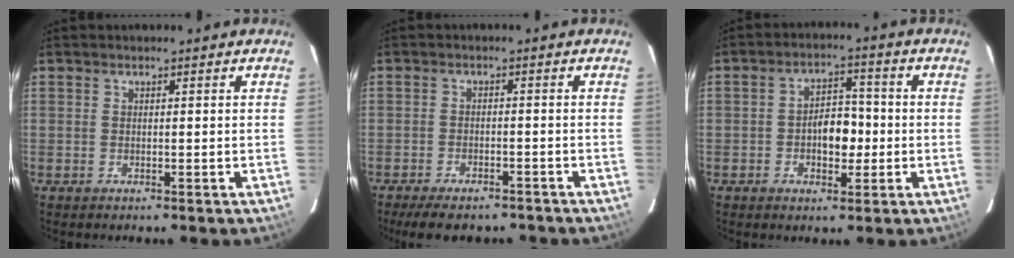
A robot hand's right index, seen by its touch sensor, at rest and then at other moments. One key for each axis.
{"total": 10.2, "fx": -8.4, "fy": 3.4, "fz": 4.7, "tx": -0.104, "ty": -0.016, "tz": -0.121}
{"total": 6.5, "fx": -1.3, "fy": 4.0, "fz": 5.0, "tx": -0.089, "ty": 0.013, "tz": -0.016}